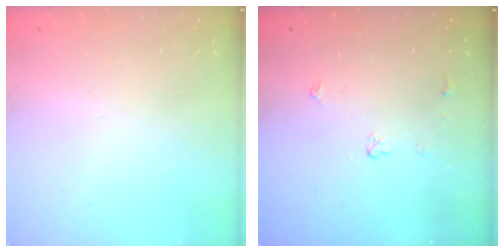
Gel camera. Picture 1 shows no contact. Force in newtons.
{"total": 3.6, "press": 3.5, "slide": 0.6}